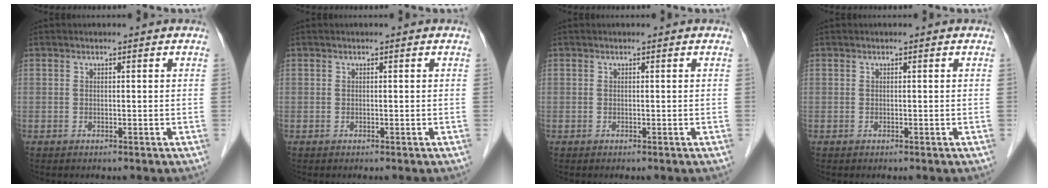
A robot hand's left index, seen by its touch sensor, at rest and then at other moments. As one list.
[{"total": 0.0}, {"total": 0.0}, {"total": 0.0}]